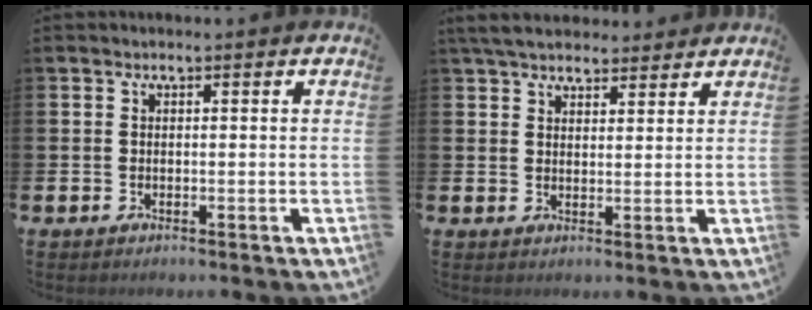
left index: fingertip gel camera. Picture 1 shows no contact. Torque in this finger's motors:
{"motor_torque": [0.10, -0.56, 0.69, 0.17]}